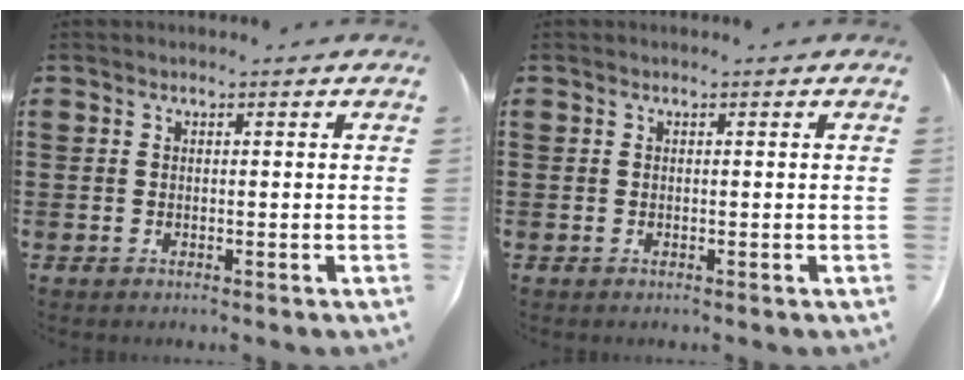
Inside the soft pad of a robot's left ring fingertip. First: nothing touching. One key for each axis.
{"total": 0.0}